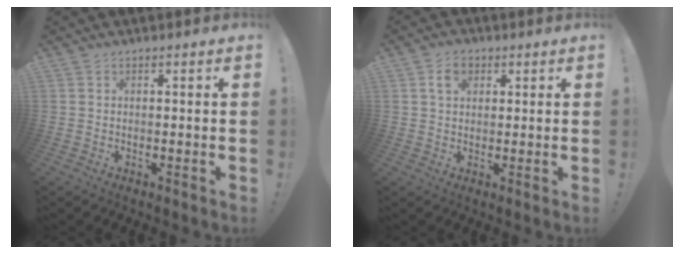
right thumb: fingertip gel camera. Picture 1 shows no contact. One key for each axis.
{"total": 4.9, "fx": 2.0, "fy": 3.6, "fz": 2.7, "tx": -0.038, "ty": 0.002, "tz": 0.035}